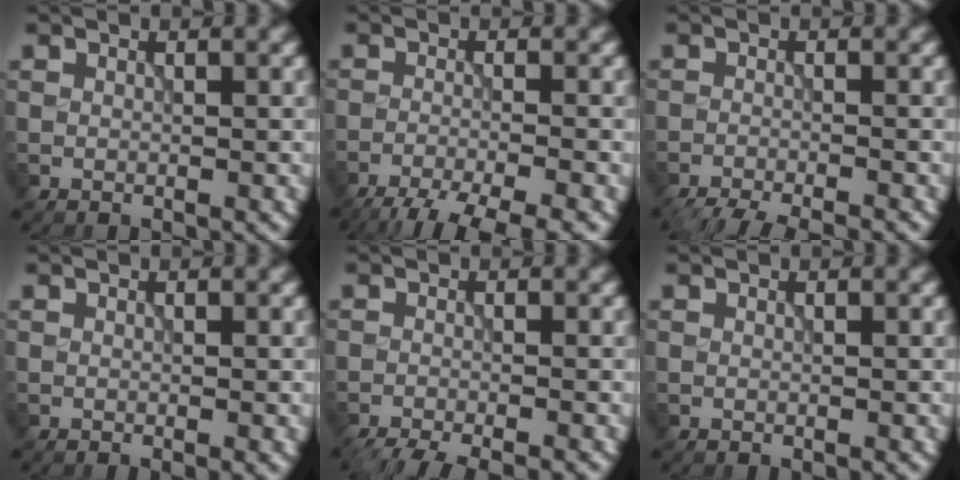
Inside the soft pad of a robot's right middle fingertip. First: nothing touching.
{"total": 7.8, "force": [-6.4, 1.4, 4.2], "torque": [-0.070, -0.023, -0.102]}
{"total": 7.5, "force": [-6.9, 1.5, 2.6], "torque": [-0.031, -0.017, -0.099]}
{"total": 0.7, "force": [-0.2, 0.2, 0.7], "torque": [-0.007, -0.005, -0.005]}
{"total": 6.2, "force": [-5.4, 1.2, 2.7], "torque": [-0.038, -0.026, -0.082]}
{"total": 0.0}